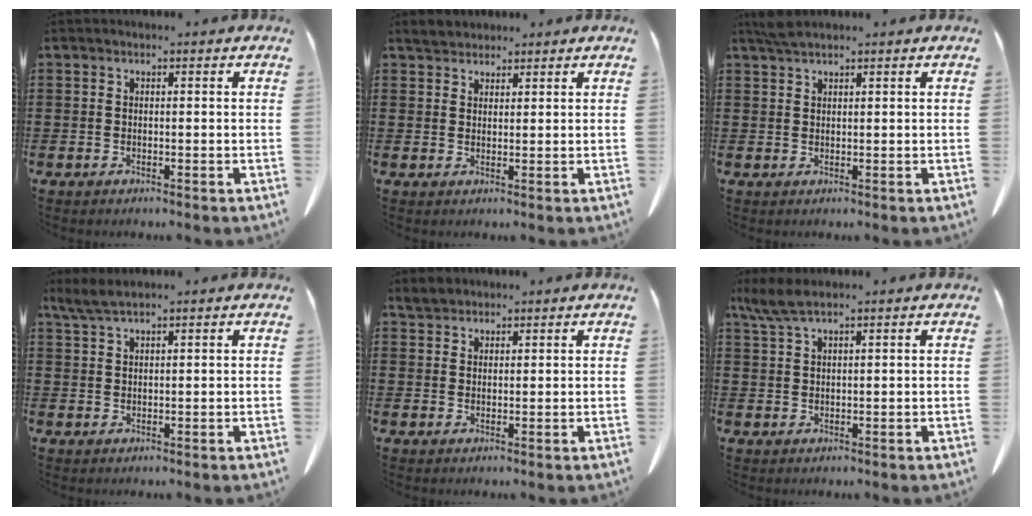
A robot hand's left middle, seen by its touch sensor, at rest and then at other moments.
{"total": 2.2, "force": [2.1, 0.6, 0.2], "torque": [-0.010, 0.004, 0.043]}
{"total": 2.0, "force": [1.8, 0.2, 1.0], "torque": [-0.025, -0.002, 0.034]}
{"total": 2.8, "force": [2.1, 0.3, 1.8], "torque": [-0.040, -0.001, 0.041]}
{"total": 2.3, "force": [2.2, 0.6, 0.3], "torque": [-0.013, 0.004, 0.045]}
{"total": 3.9, "force": [2.9, 0.5, 2.7], "torque": [-0.066, -0.004, 0.052]}